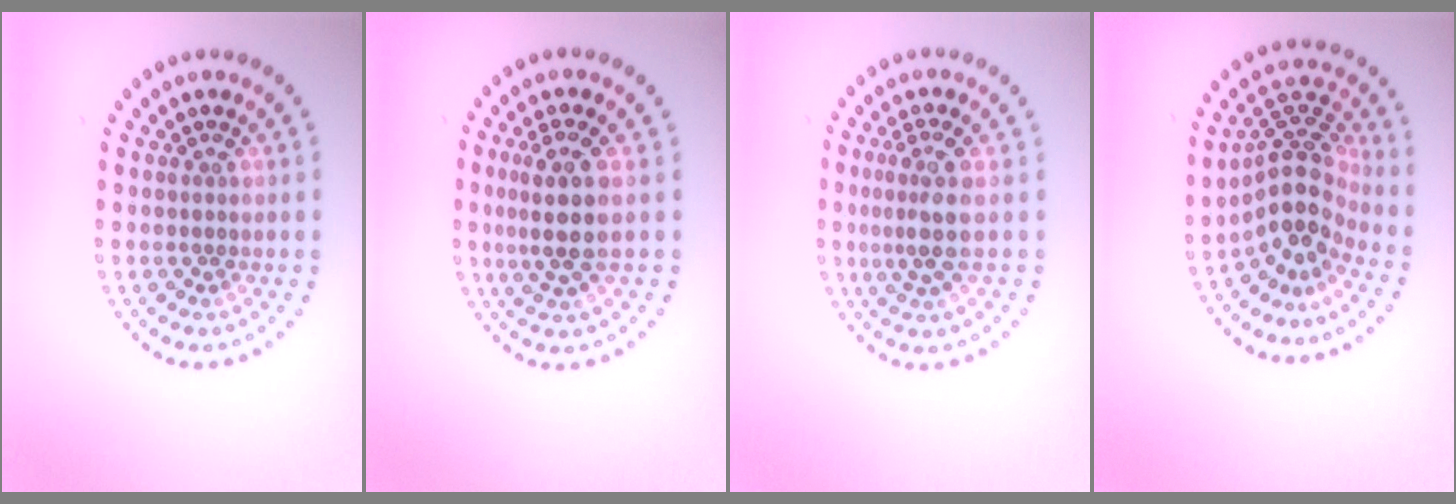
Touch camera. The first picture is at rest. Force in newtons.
{"total": 3.6, "press": 3.1, "slide": 1.9}
{"total": 3.1, "press": 2.4, "slide": 2.0}
{"total": 4.6, "press": 3.4, "slide": 3.1}